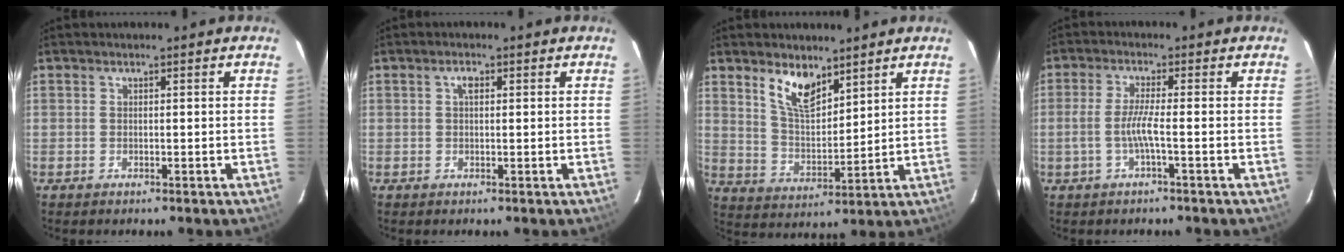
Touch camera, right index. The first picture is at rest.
{"total": 1.5, "force": [0.4, 0.8, 1.2], "torque": [-0.022, 0.006, 0.006]}
{"total": 8.7, "force": [5.8, 3.6, 5.4], "torque": [-0.095, 0.003, 0.117]}
{"total": 4.2, "force": [-1.4, -0.3, 4.0], "torque": [-0.088, -0.001, -0.025]}